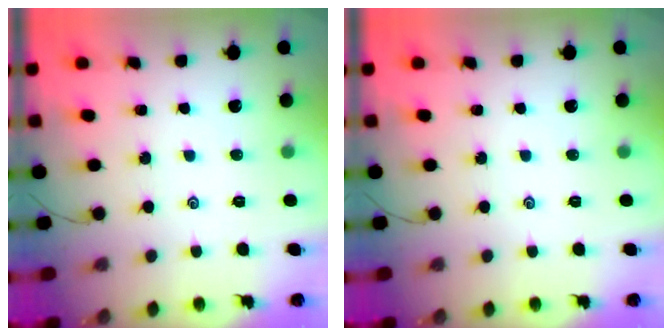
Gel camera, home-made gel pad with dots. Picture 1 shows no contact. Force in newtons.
{"total": 0.0}